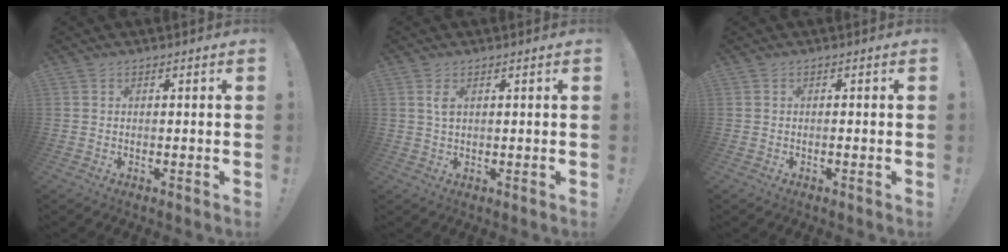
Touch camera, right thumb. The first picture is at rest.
{"total": 2.6, "force": [1.0, 1.2, 2.1], "torque": [-0.030, -0.003, 0.014]}
{"total": 0.6, "force": [-0.5, 0.0, 0.2], "torque": [-0.010, 0.001, -0.008]}